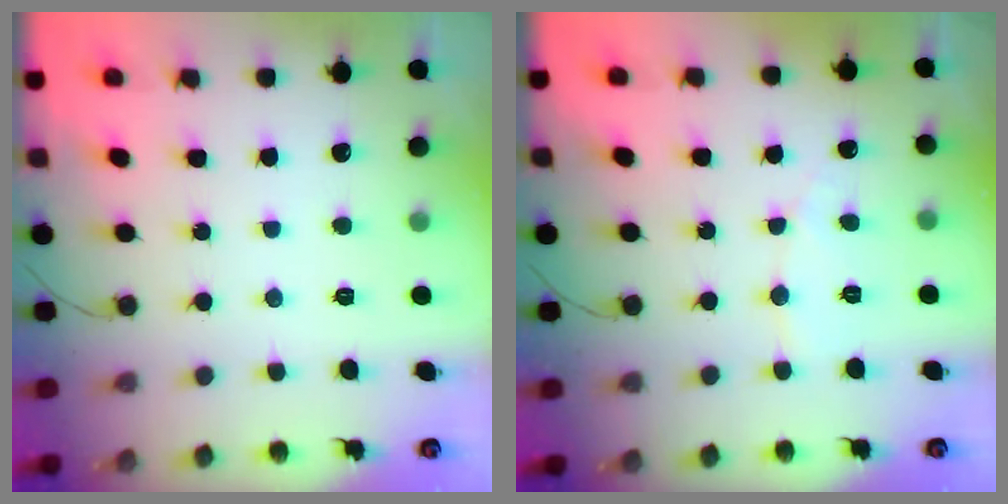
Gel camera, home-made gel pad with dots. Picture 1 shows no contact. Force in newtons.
{"total": 4.3, "press": 4.2, "slide": 0.5}